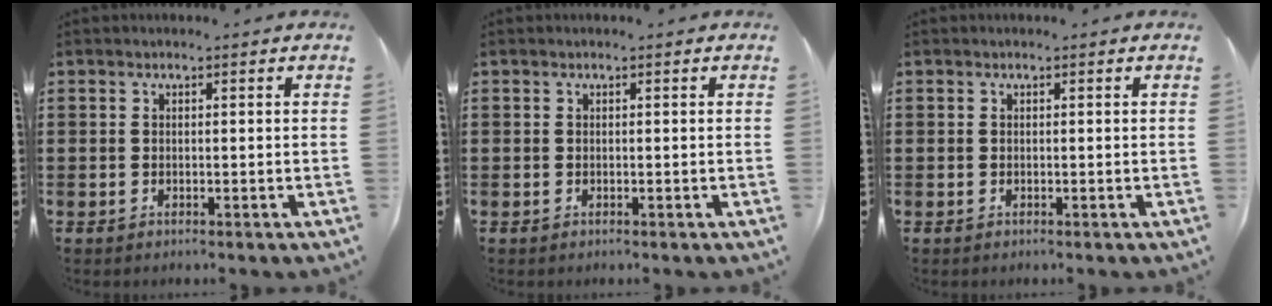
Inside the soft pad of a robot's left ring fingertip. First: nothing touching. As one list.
[{"total": 0.0}, {"total": 0.0}]